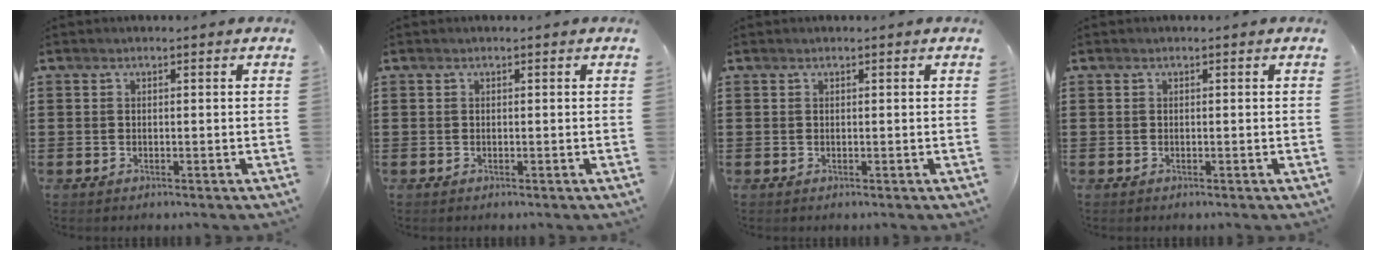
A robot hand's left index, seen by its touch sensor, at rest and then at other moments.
{"total": 0.0}
{"total": 0.0}
{"total": 0.0}